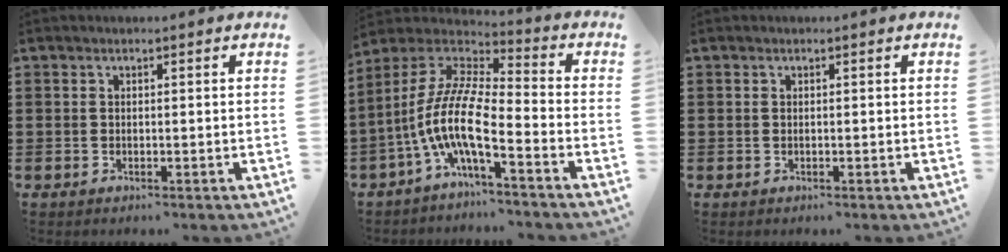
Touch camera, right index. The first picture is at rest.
{"total": 10.6, "force": [-5.1, 2.5, 9.0], "torque": [-0.217, -0.025, -0.113]}
{"total": 0.0}